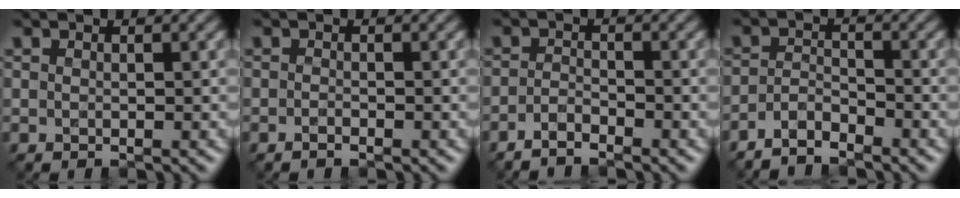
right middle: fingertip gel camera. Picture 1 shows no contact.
{"total": 0.7, "force": [-0.5, 0.1, 0.5], "torque": [-0.008, -0.001, -0.009]}
{"total": 1.8, "force": [-1.5, 0.4, 1.0], "torque": [-0.021, 0.000, -0.034]}
{"total": 2.8, "force": [-2.5, 0.7, 1.1], "torque": [-0.025, 0.000, -0.057]}